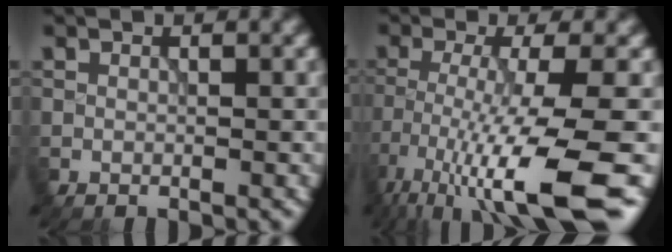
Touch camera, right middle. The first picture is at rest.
{"total": 11.7, "force": [-6.2, 2.2, 9.7], "torque": [-0.187, -0.020, -0.101]}